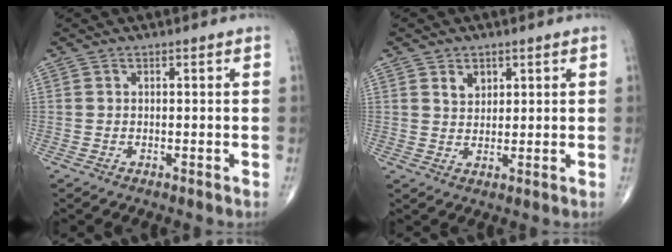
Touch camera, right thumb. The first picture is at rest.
{"total": 3.3, "force": [1.7, 2.4, 1.5], "torque": [-0.011, -0.013, 0.032]}